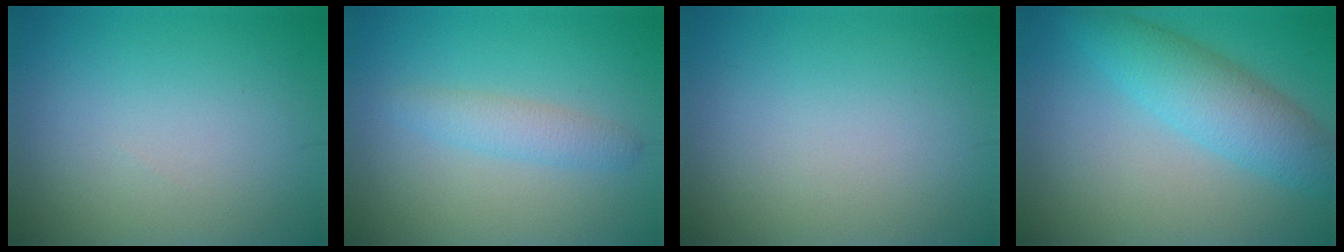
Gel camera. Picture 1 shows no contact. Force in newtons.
{"total": 2.1, "press": 2.1, "slide": 0.2}
{"total": 0.0}
{"total": 5.3, "press": 5.3, "slide": 0.1}